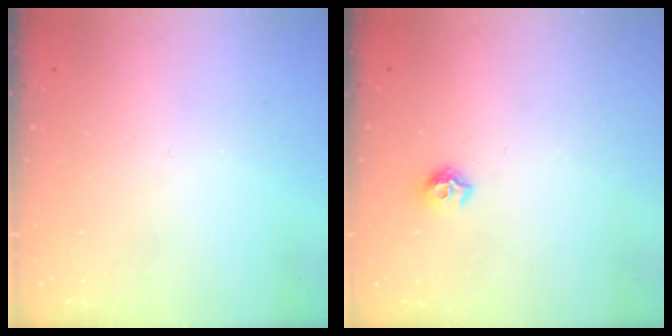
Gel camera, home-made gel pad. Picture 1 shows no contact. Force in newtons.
{"total": 7.2, "press": 7.2, "slide": 0.7}